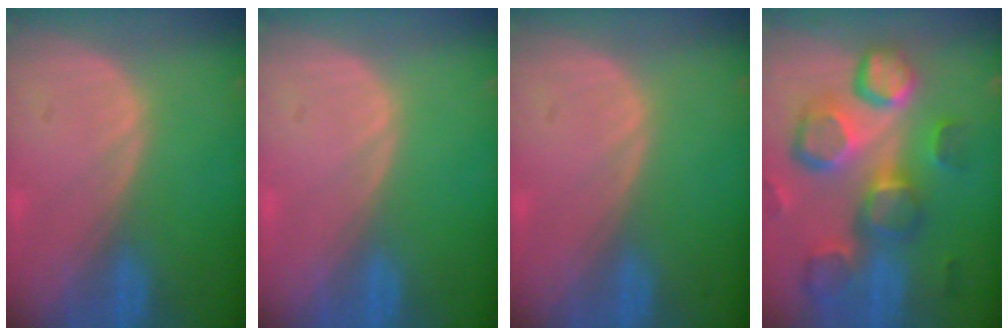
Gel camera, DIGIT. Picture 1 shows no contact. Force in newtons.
{"total": 0.0}
{"total": 0.0}
{"total": 13.0, "press": 11.4, "slide": 6.4}